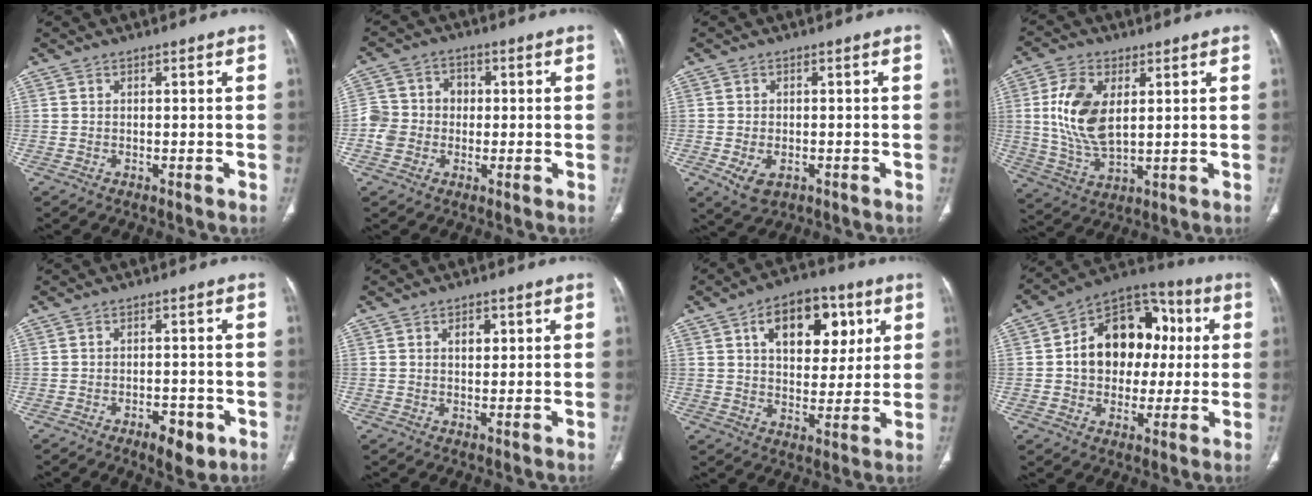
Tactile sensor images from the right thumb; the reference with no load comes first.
{"total": 7.5, "force": [-0.9, 6.9, 2.7], "torque": [-0.027, 0.026, -0.024]}
{"total": 4.7, "force": [-1.6, 3.0, 3.2], "torque": [-0.058, 0.001, -0.017]}
{"total": 12.5, "force": [2.5, 6.9, 10.2], "torque": [-0.202, -0.013, 0.054]}
{"total": 5.6, "force": [-2.8, 2.6, 4.0], "torque": [-0.047, 0.010, -0.036]}
{"total": 2.8, "force": [0.9, 1.9, 1.9], "torque": [-0.017, -0.001, 0.013]}
{"total": 15.8, "force": [5.8, 9.6, 11.1], "torque": [-0.118, -0.004, 0.090]}
{"total": 18.3, "force": [1.7, 13.6, 12.1], "torque": [-0.131, 0.030, 0.020]}